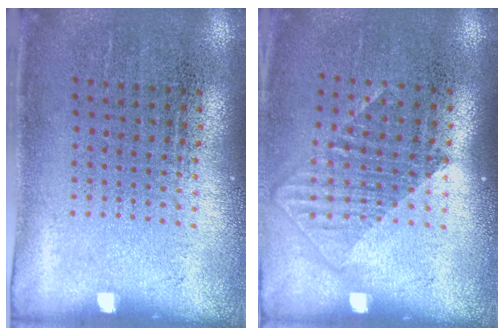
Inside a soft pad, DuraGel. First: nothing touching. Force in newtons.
{"total": 1.2, "press": 1.0, "slide": 0.8}